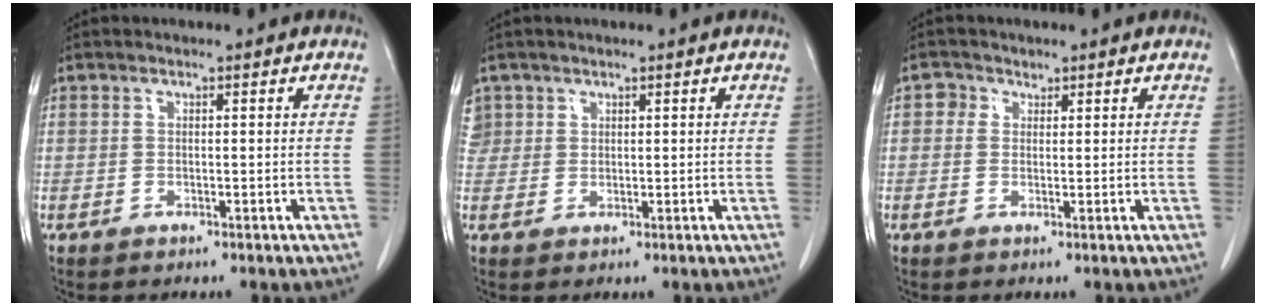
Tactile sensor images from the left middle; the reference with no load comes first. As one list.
[{"total": 3.3, "force": [1.8, 2.8, 0.1], "torque": [0.009, 0.014, 0.034]}, {"total": 1.9, "force": [0.9, 1.6, 0.3], "torque": [0.003, 0.004, 0.009]}]